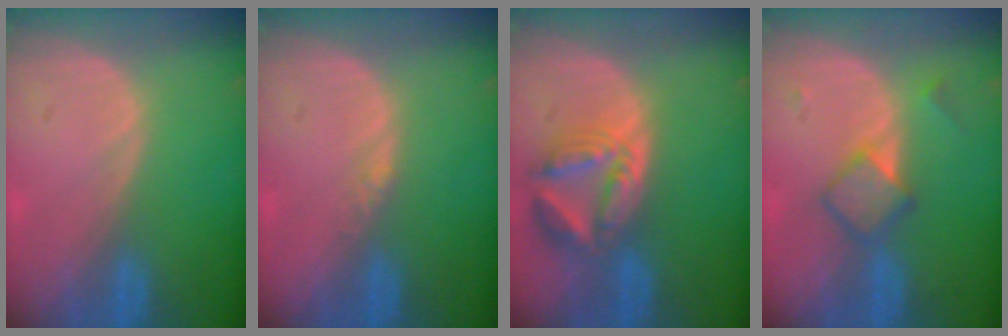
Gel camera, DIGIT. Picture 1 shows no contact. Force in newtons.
{"total": 1.0, "press": 0.8, "slide": 0.6}
{"total": 8.0, "press": 7.1, "slide": 3.7}
{"total": 4.7, "press": 4.6, "slide": 0.6}